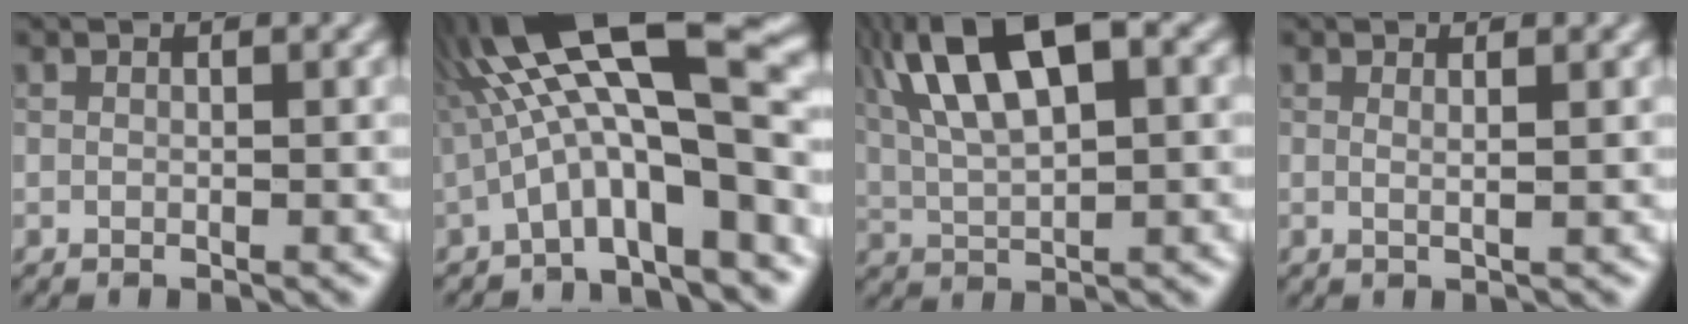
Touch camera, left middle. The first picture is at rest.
{"total": 12.7, "force": [-0.4, 3.0, 12.3], "torque": [-0.205, 0.043, -0.006]}
{"total": 10.6, "force": [3.8, 4.2, 8.9], "torque": [-0.175, 0.019, 0.067]}
{"total": 1.2, "force": [0.5, 0.4, 1.0], "torque": [-0.007, -0.001, 0.002]}